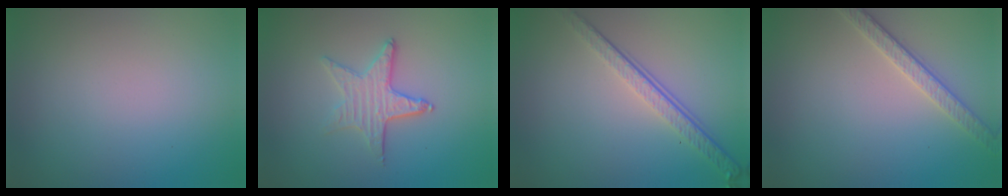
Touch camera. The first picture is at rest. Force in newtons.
{"total": 2.8, "press": 2.5, "slide": 1.3}
{"total": 4.0, "press": 2.8, "slide": 2.9}
{"total": 2.7, "press": 2.6, "slide": 0.6}